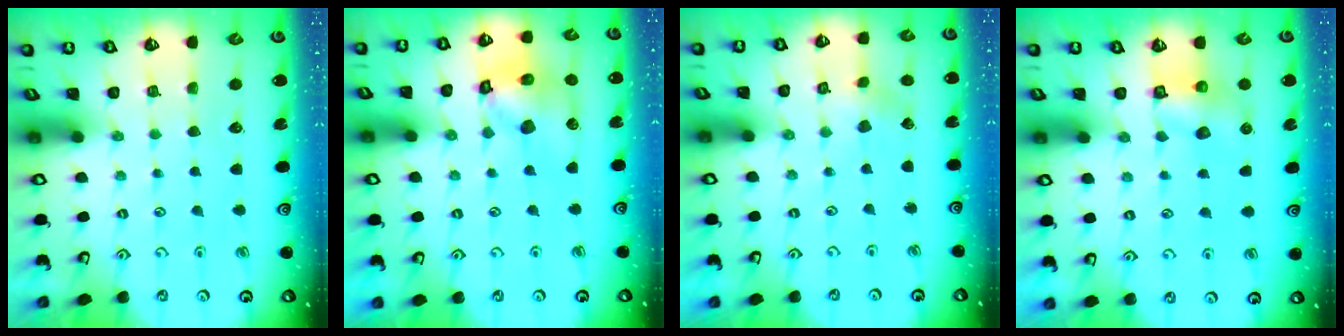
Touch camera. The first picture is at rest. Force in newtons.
{"total": 14.2, "press": 14.1, "slide": 2.1}
{"total": 2.2, "press": 2.2, "slide": 0.2}
{"total": 8.2, "press": 8.2, "slide": 0.2}